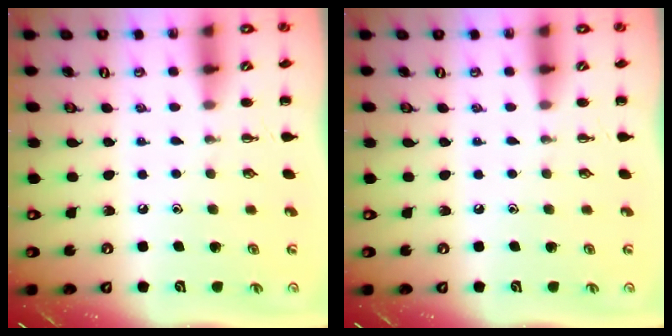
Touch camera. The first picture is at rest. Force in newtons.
{"total": 0.0}